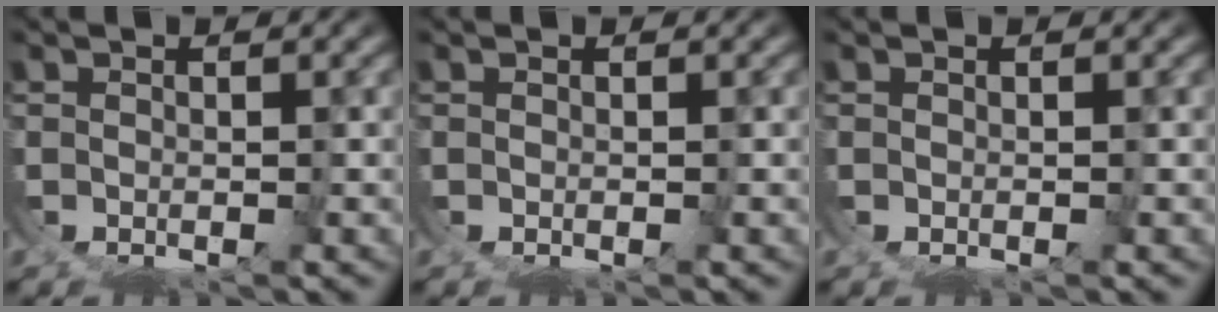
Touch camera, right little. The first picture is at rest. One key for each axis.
{"total": 0.0}
{"total": 0.0}